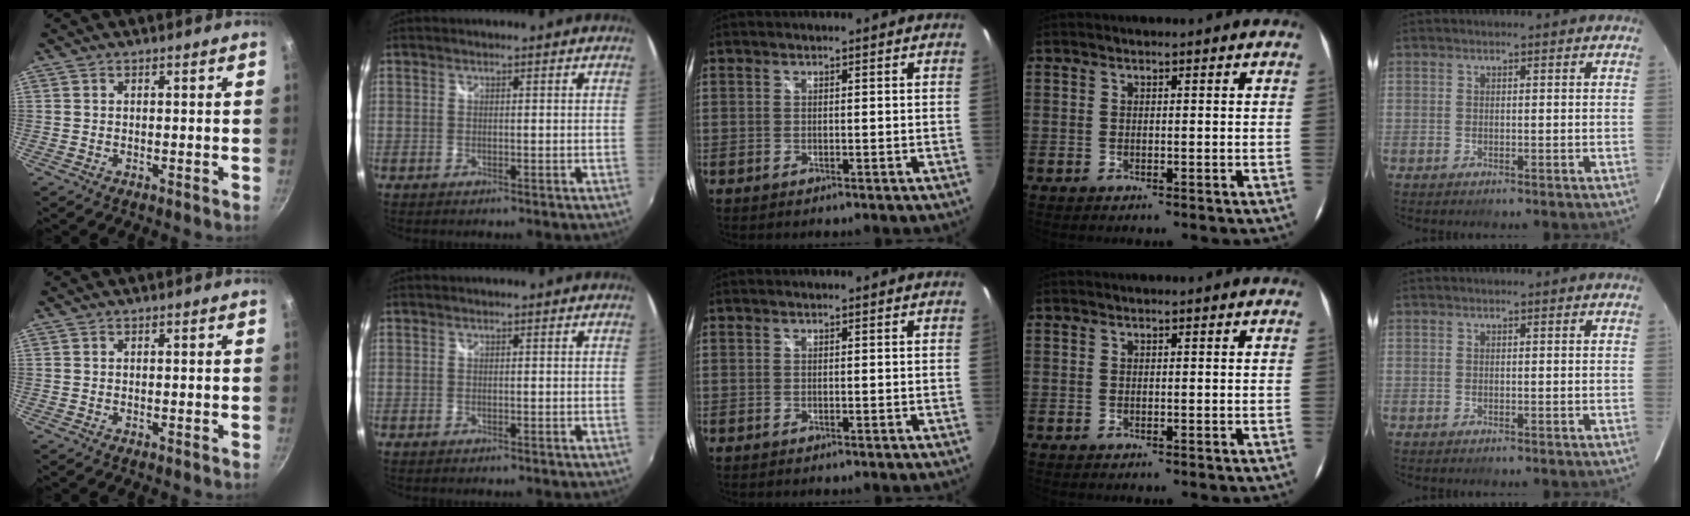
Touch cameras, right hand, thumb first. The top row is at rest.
{}